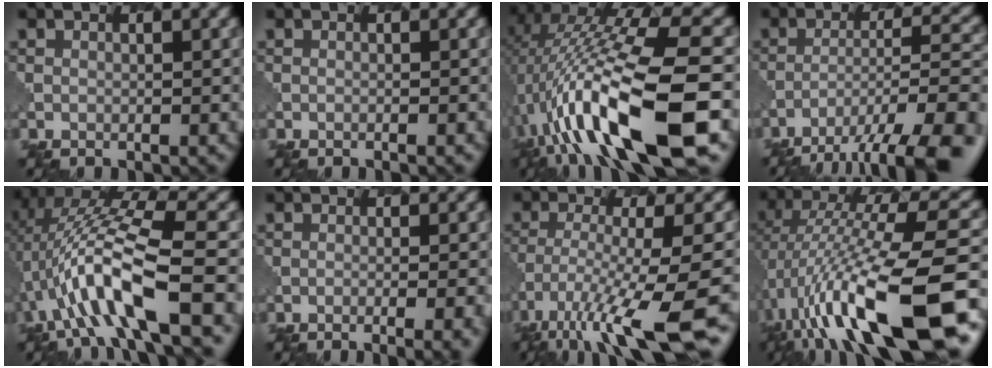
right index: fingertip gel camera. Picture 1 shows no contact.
{"total": 0.6, "force": [-0.3, 0.2, 0.5], "torque": [-0.001, -0.001, -0.010]}
{"total": 13.9, "force": [-3.1, 3.6, 13.0], "torque": [-0.251, 0.012, -0.032]}
{"total": 13.1, "force": [-9.6, 3.5, 8.3], "torque": [-0.147, -0.017, -0.124]}
{"total": 9.5, "force": [-1.8, 2.7, 8.9], "torque": [-0.175, 0.021, -0.032]}
{"total": 4.3, "force": [-2.0, 1.3, 3.5], "torque": [-0.027, 0.010, -0.027]}
{"total": 11.4, "force": [-6.9, 2.0, 8.8], "torque": [-0.157, -0.016, -0.114]}
{"total": 15.0, "force": [-3.6, 4.6, 13.8], "torque": [-0.247, 0.028, -0.052]}